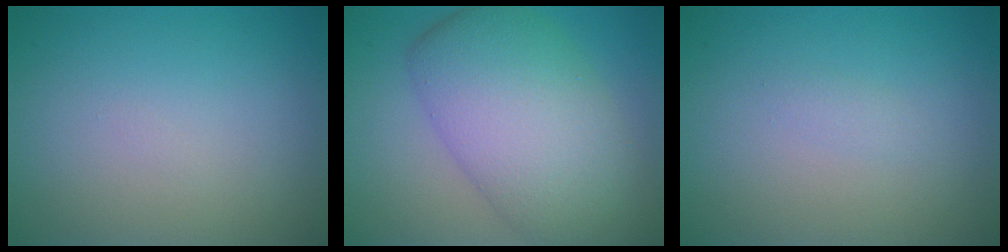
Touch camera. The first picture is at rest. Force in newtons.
{"total": 10.5, "press": 10.4, "slide": 0.7}
{"total": 0.6, "press": 0.6, "slide": 0.0}